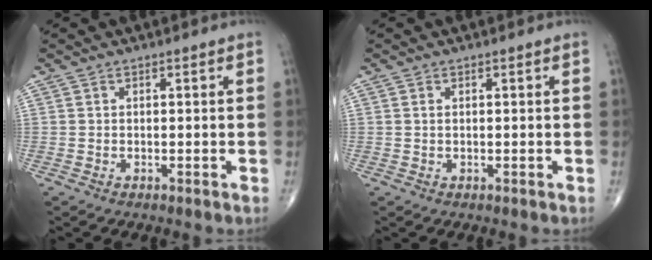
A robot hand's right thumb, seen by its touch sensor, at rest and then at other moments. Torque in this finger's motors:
{"motor_torque": [-0.35, -0.14, -0.03, 0.26, -0.01]}